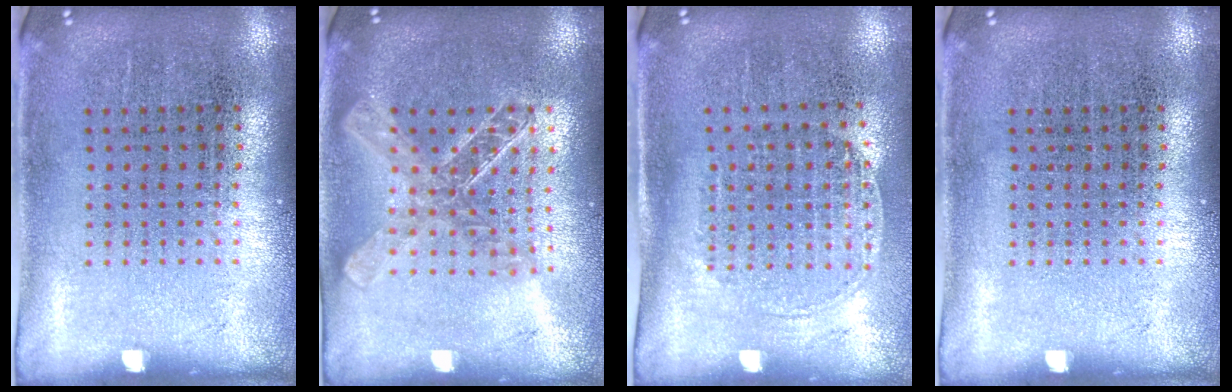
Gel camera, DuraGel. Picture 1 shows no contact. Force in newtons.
{"total": 1.8, "press": 1.6, "slide": 0.8}
{"total": 1.4, "press": 1.2, "slide": 0.8}
{"total": 0.0}